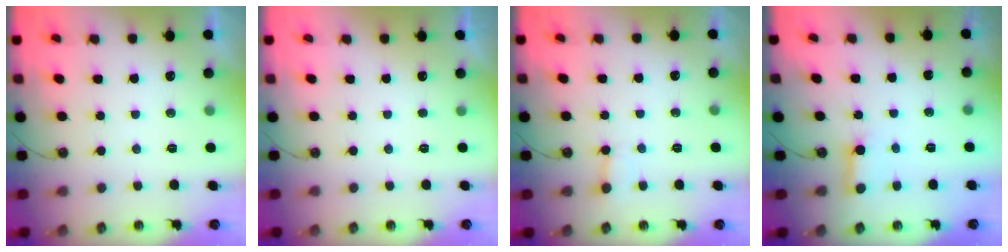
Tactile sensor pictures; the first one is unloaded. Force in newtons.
{"total": 0.0}
{"total": 3.0, "press": 3.0, "slide": 0.2}
{"total": 4.2, "press": 4.2, "slide": 0.5}